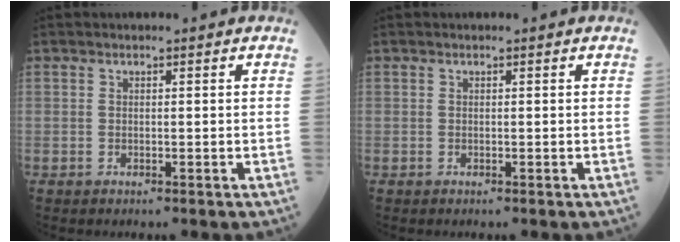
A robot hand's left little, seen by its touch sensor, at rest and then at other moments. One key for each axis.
{"total": 0.0}